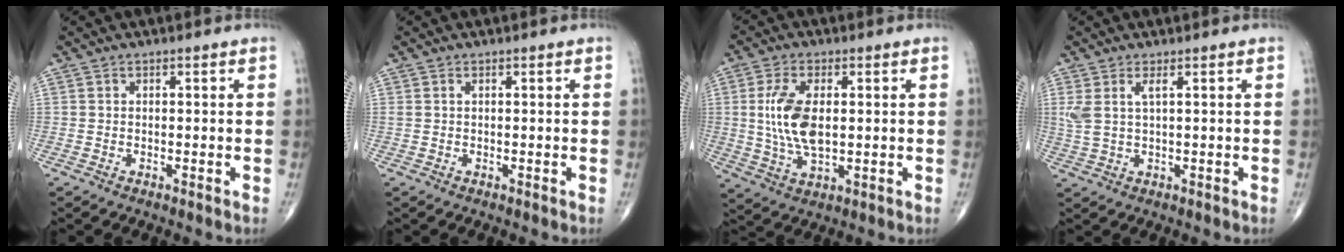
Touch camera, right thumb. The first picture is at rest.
{"total": 0.6, "force": [0.2, 0.2, 0.5], "torque": [-0.018, 0.010, 0.008]}
{"total": 10.3, "force": [1.0, 5.1, 8.9], "torque": [-0.184, -0.008, 0.023]}
{"total": 4.0, "force": [1.4, 1.1, 3.6], "torque": [-0.100, 0.000, 0.038]}